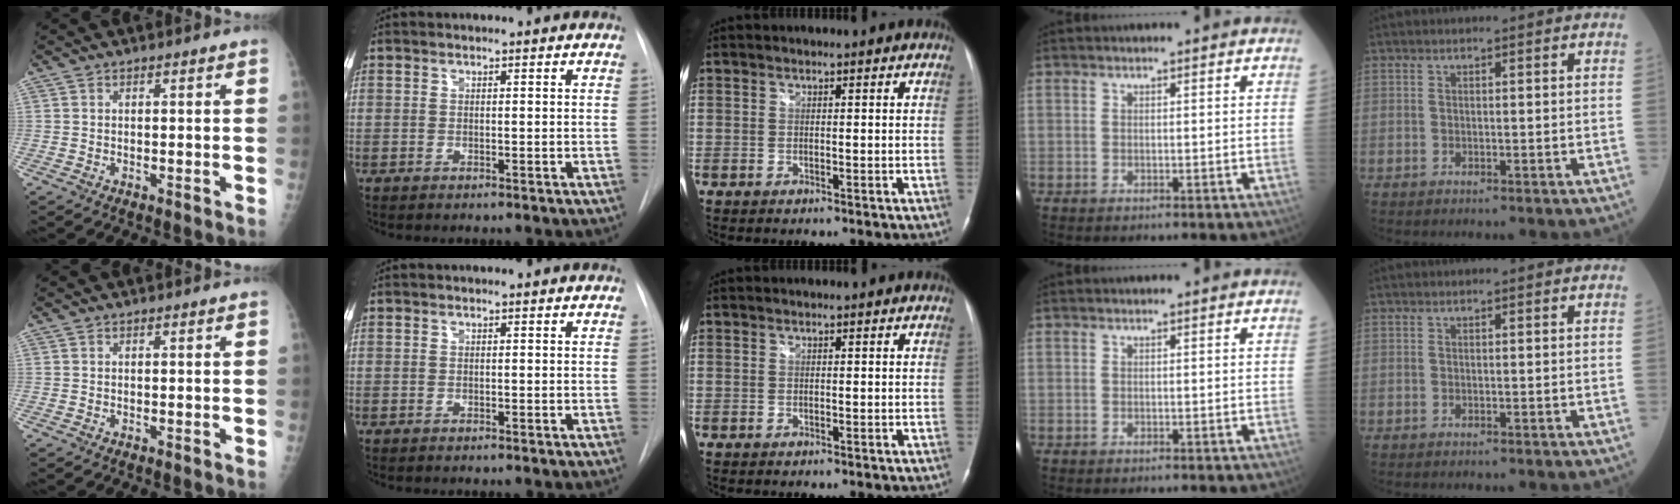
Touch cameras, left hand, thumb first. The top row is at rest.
{}